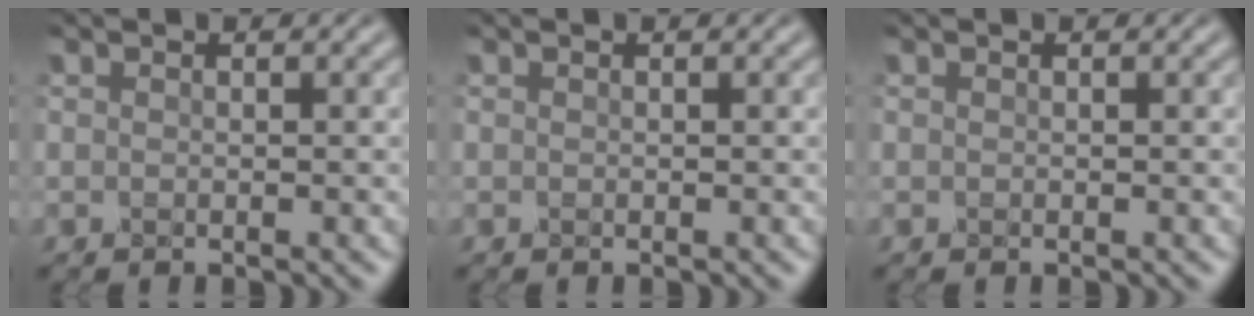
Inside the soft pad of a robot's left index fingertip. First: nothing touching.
{"total": 0.0}
{"total": 0.0}